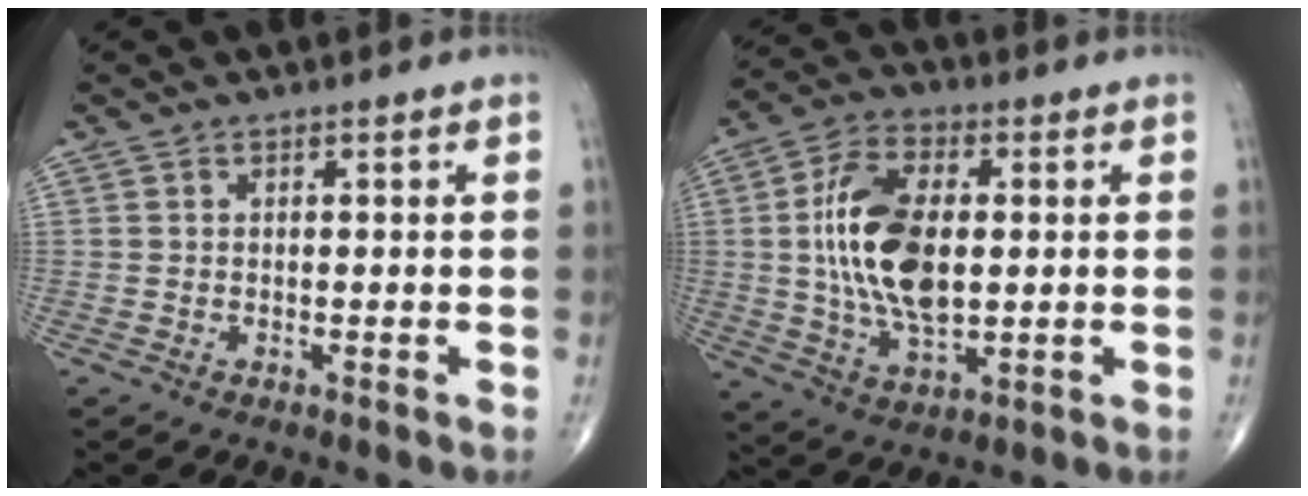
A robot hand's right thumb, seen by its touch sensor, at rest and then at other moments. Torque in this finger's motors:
{"motor_torque": [1.42, 3.59, 1.74, 0.07, 0.26]}